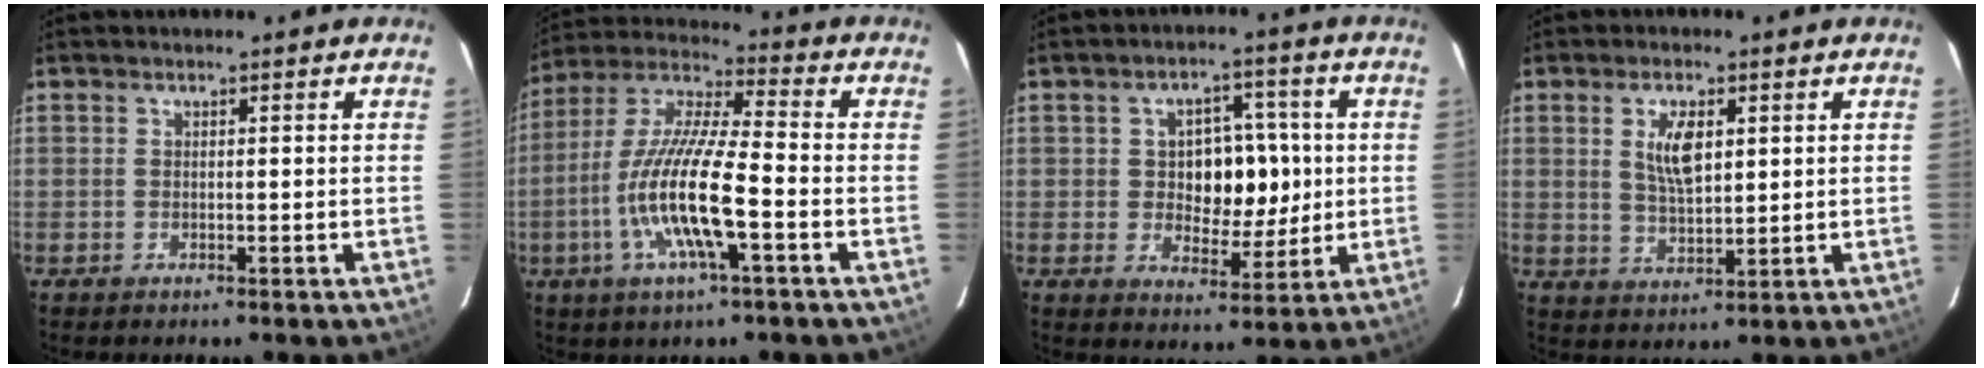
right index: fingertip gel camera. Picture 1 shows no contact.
{"total": 15.2, "force": [-4.8, 2.5, 14.2], "torque": [-0.285, -0.009, -0.096]}
{"total": 9.2, "force": [0.4, 6.7, 6.3], "torque": [-0.107, 0.009, 0.013]}
{"total": 6.3, "force": [2.0, 2.9, 5.3], "torque": [-0.094, 0.002, 0.041]}